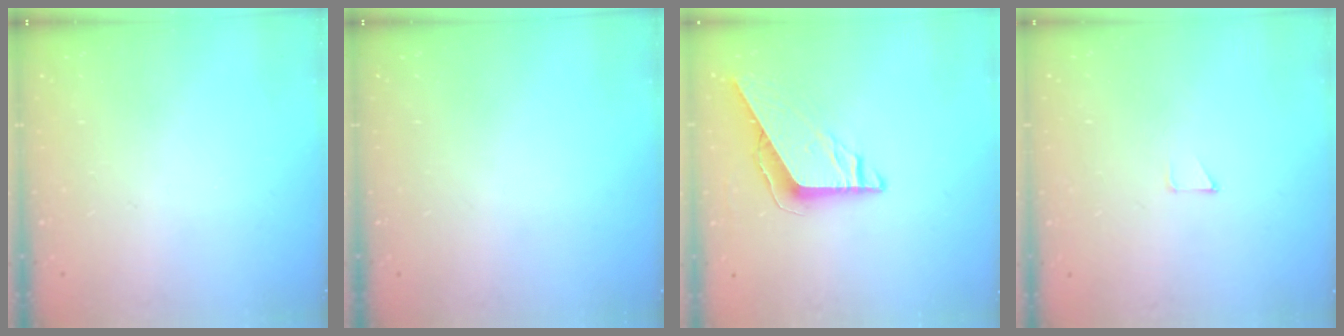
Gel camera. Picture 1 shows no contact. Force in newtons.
{"total": 0.0}
{"total": 9.5, "press": 9.4, "slide": 0.9}
{"total": 2.6, "press": 2.6, "slide": 0.2}